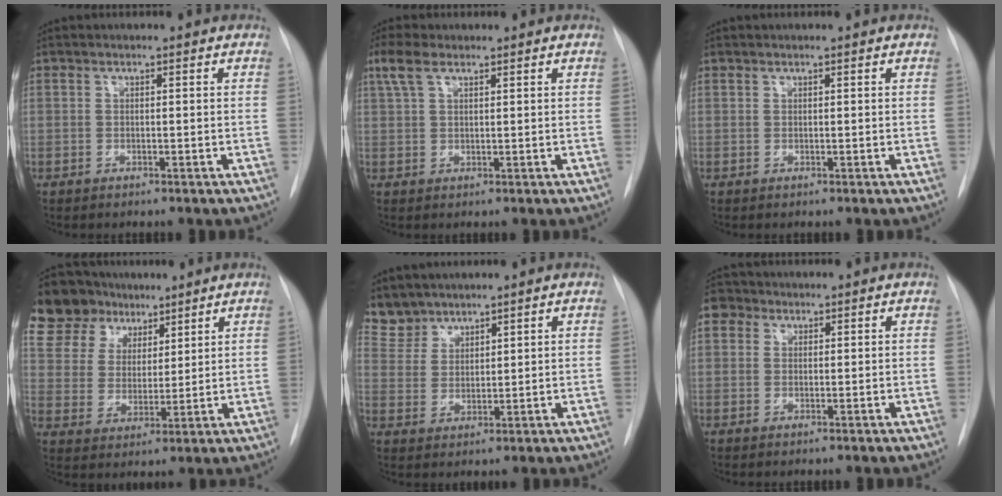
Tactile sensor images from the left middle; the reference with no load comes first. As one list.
[{"total": 3.9, "force": [2.6, 1.6, 2.5], "torque": [-0.061, 0.017, 0.058]}, {"total": 0.0}, {"total": 13.9, "force": [10.3, 8.4, 4.0], "torque": [-0.077, 0.043, 0.191]}, {"total": 5.3, "force": [4.9, 2.2, -0.4], "torque": [0.011, 0.003, 0.106]}, {"total": 2.7, "force": [1.2, 2.3, 0.7], "torque": [-0.009, 0.008, 0.015]}]